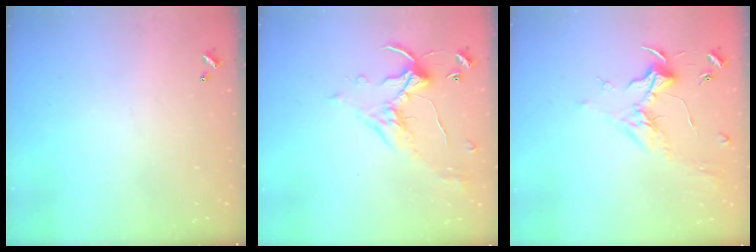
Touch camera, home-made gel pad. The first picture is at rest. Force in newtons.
{"total": 1.6, "press": 1.2, "slide": 1.1}
{"total": 1.7, "press": 1.5, "slide": 0.7}